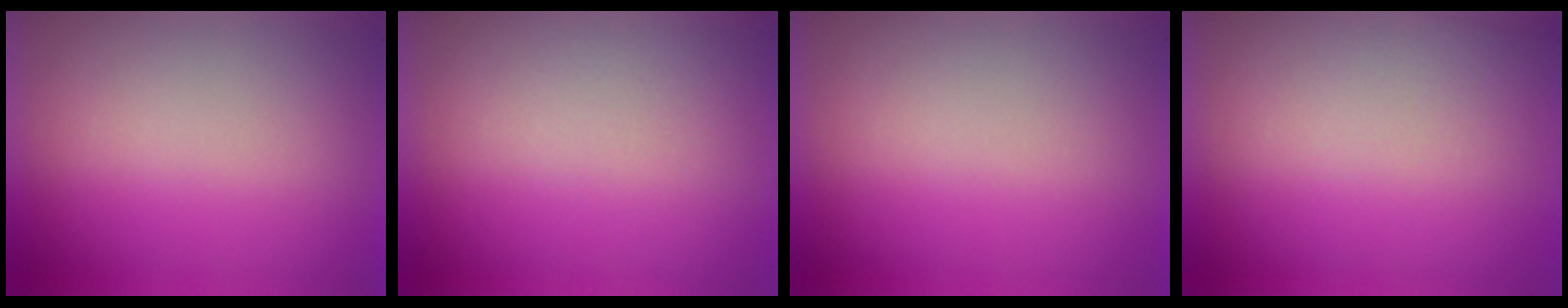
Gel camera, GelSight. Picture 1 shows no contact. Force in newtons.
{"total": 2.3}
{"total": 0.0}
{"total": 2.8}